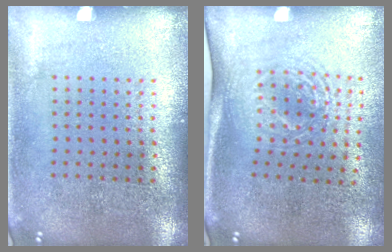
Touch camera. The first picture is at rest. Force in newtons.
{"total": 1.6, "press": 1.3, "slide": 1.0}